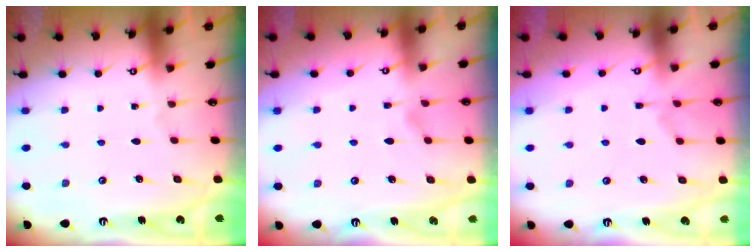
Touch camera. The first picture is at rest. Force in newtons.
{"total": 1.1, "press": 0.6, "slide": 0.9}
{"total": 2.2, "press": 1.8, "slide": 1.3}